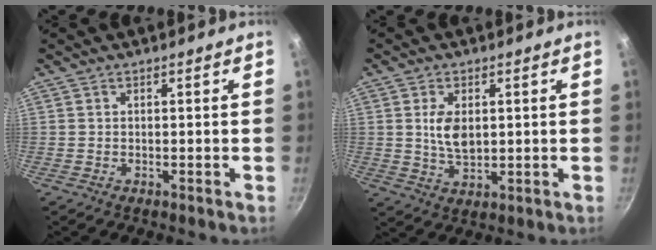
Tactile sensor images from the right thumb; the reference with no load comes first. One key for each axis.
{"total": 6.1, "fx": 1.1, "fy": 3.6, "fz": 4.8, "tx": -0.082, "ty": -0.013, "tz": 0.024}